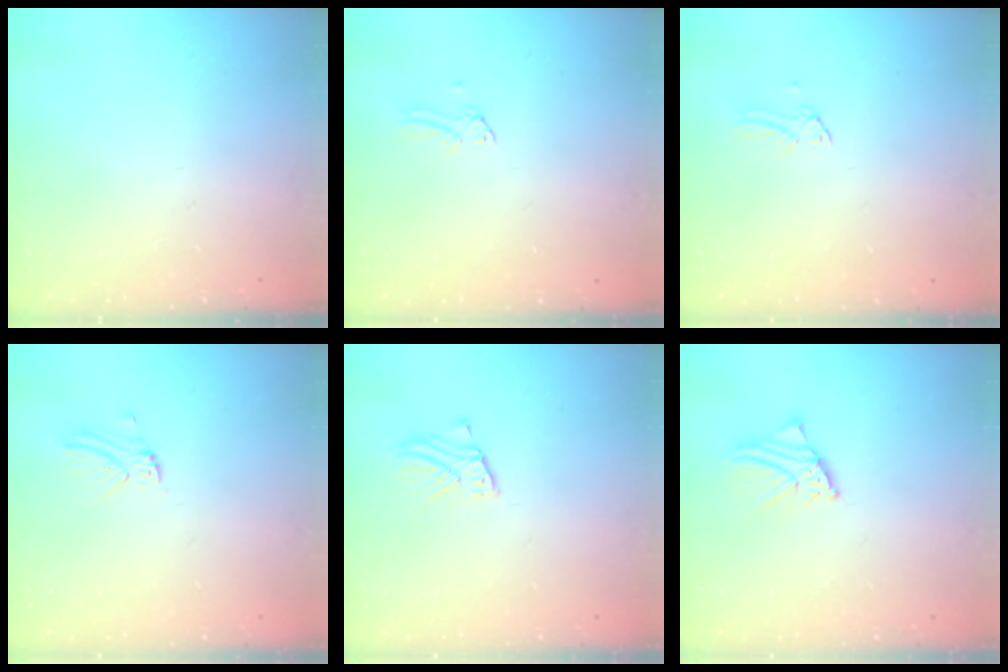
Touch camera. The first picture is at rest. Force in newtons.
{"total": 0.0}
{"total": 0.0}
{"total": 2.2, "press": 2.2, "slide": 0.3}
{"total": 2.7, "press": 2.7, "slide": 0.2}
{"total": 2.7, "press": 2.7, "slide": 0.4}